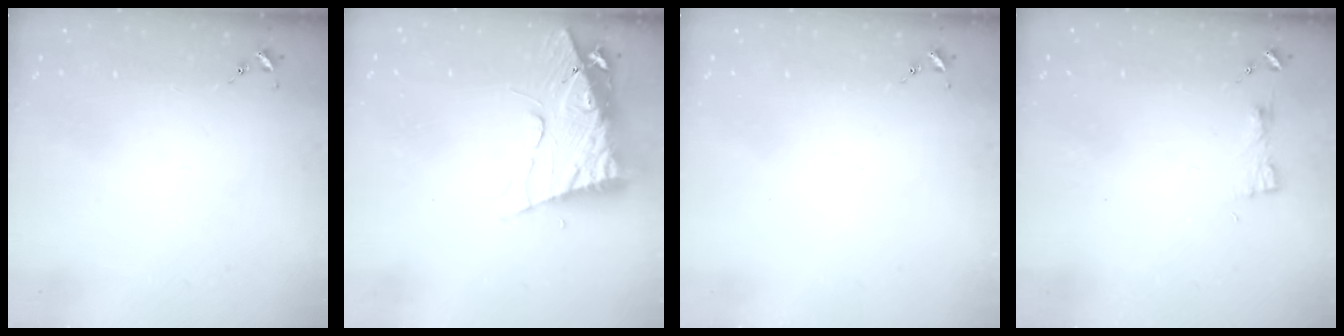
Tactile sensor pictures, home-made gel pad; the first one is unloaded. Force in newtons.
{"total": 11.3, "press": 11.3, "slide": 1.3}
{"total": 0.0}
{"total": 2.9, "press": 2.8, "slide": 0.3}